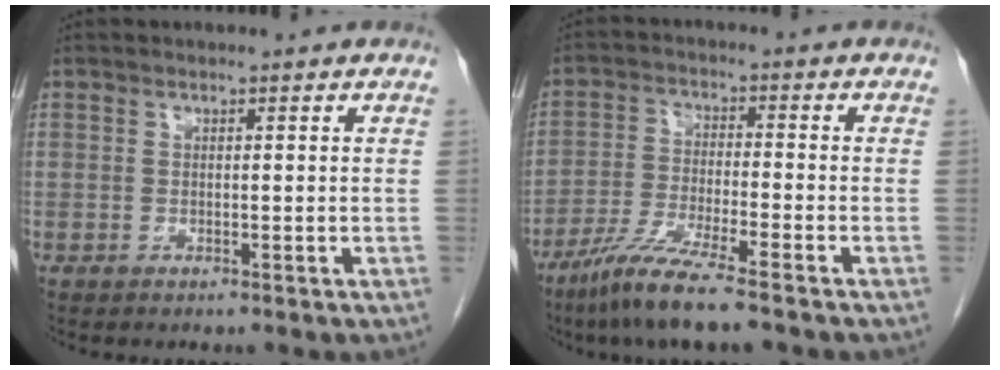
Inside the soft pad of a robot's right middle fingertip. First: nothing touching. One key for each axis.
{"total": 8.9, "fx": -6.5, "fy": -0.1, "fz": 6.0, "tx": -0.119, "ty": -0.029, "tz": -0.123}